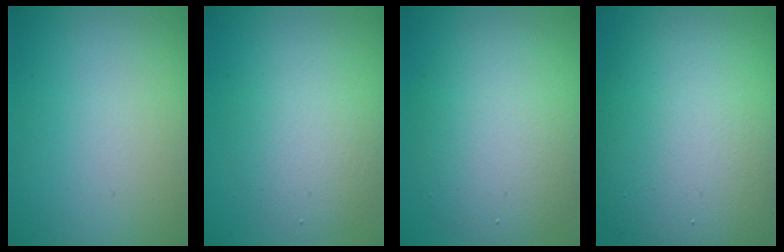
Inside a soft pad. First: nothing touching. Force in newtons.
{"total": 4.1, "press": 4.1, "slide": 0.2}
{"total": 6.4, "press": 6.4, "slide": 0.4}
{"total": 13.0, "press": 13.0, "slide": 0.9}